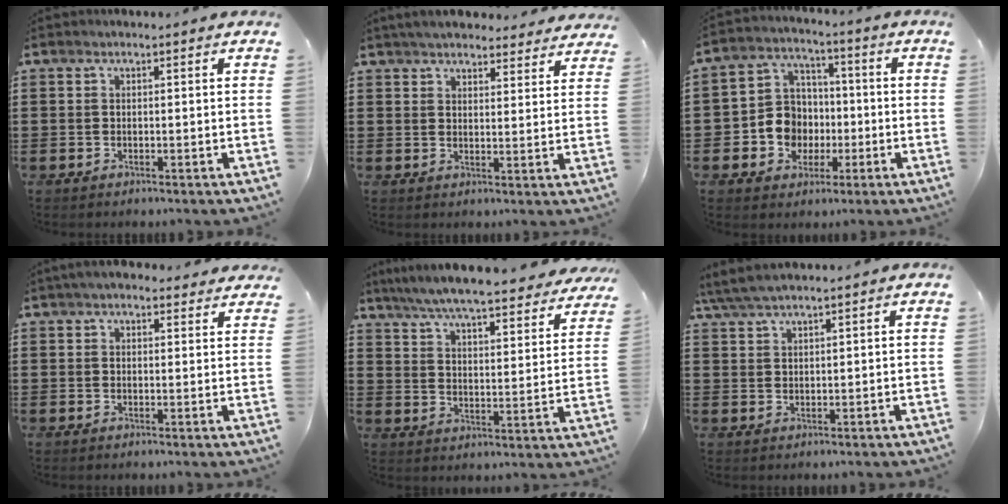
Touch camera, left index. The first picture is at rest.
{"total": 4.7, "force": [4.6, 0.5, 1.0], "torque": [-0.033, -0.016, 0.084]}
{"total": 8.2, "force": [-1.4, 7.6, 2.7], "torque": [-0.083, 0.014, -0.026]}
{"total": 3.6, "force": [3.2, 0.8, 1.3], "torque": [-0.033, -0.003, 0.061]}
{"total": 6.9, "force": [6.5, -0.3, 2.3], "torque": [-0.072, -0.046, 0.111]}
{"total": 3.6, "force": [3.1, 0.3, 1.8], "torque": [-0.043, 0.000, 0.059]}